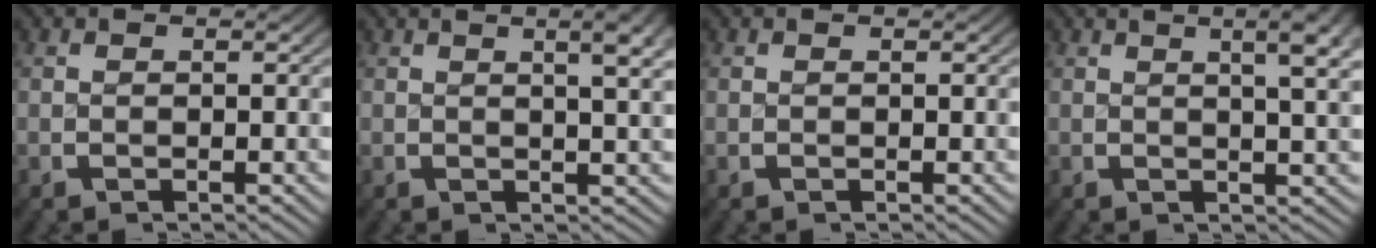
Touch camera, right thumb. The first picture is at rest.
{"total": 4.5, "force": [1.9, 1.5, 3.8], "torque": [-0.035, 0.009, 0.024]}
{"total": 0.0}
{"total": 5.6, "force": [2.4, 1.9, 4.7], "torque": [-0.043, 0.012, 0.030]}